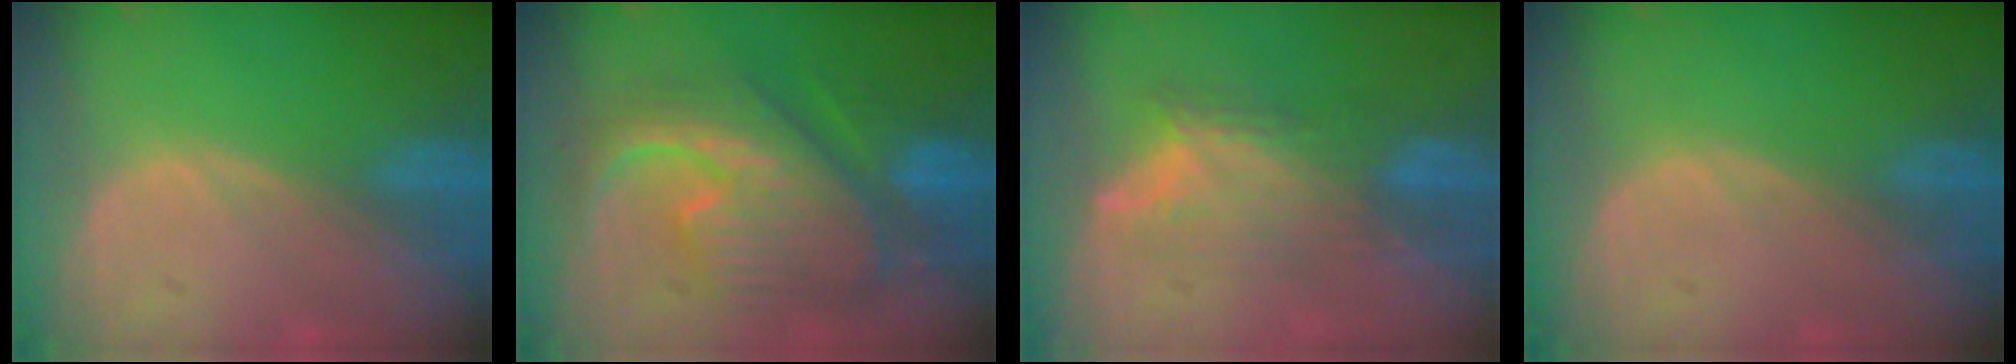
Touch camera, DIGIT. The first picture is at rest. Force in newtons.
{"total": 12.4, "press": 12.3, "slide": 1.3}
{"total": 7.0, "press": 6.5, "slide": 2.6}
{"total": 0.0}